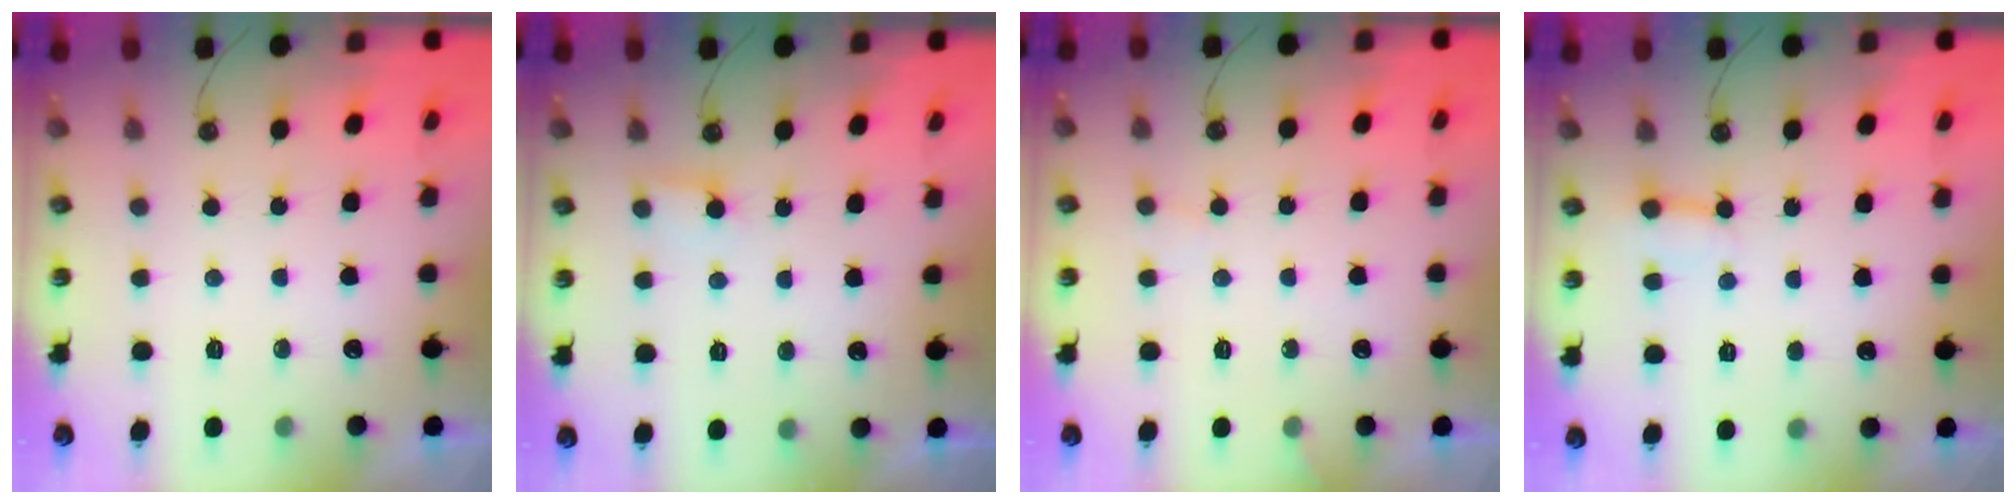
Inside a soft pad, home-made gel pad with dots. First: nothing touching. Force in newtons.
{"total": 4.7, "press": 4.6, "slide": 0.4}
{"total": 5.2, "press": 5.2, "slide": 0.4}
{"total": 2.7, "press": 2.6, "slide": 0.6}